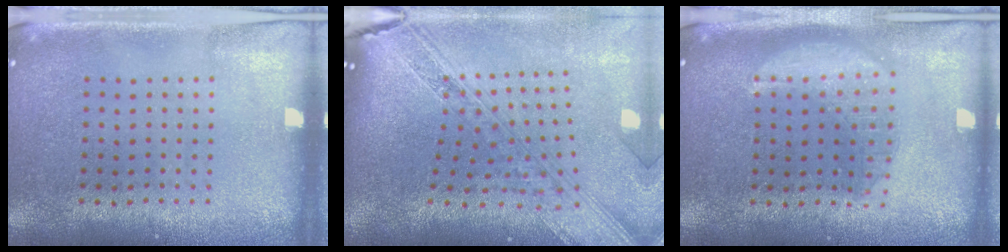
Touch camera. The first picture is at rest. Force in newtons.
{"total": 4.1, "press": 2.9, "slide": 2.9}
{"total": 1.8, "press": 1.8, "slide": 0.2}